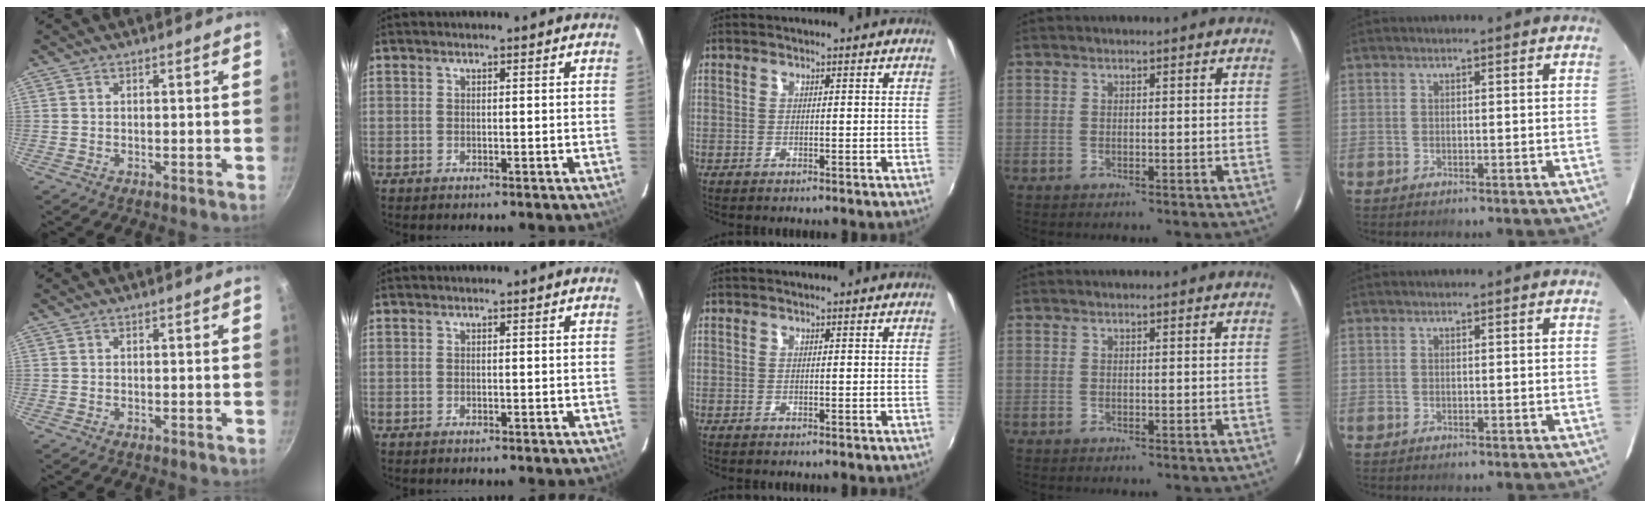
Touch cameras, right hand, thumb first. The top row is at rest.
{}